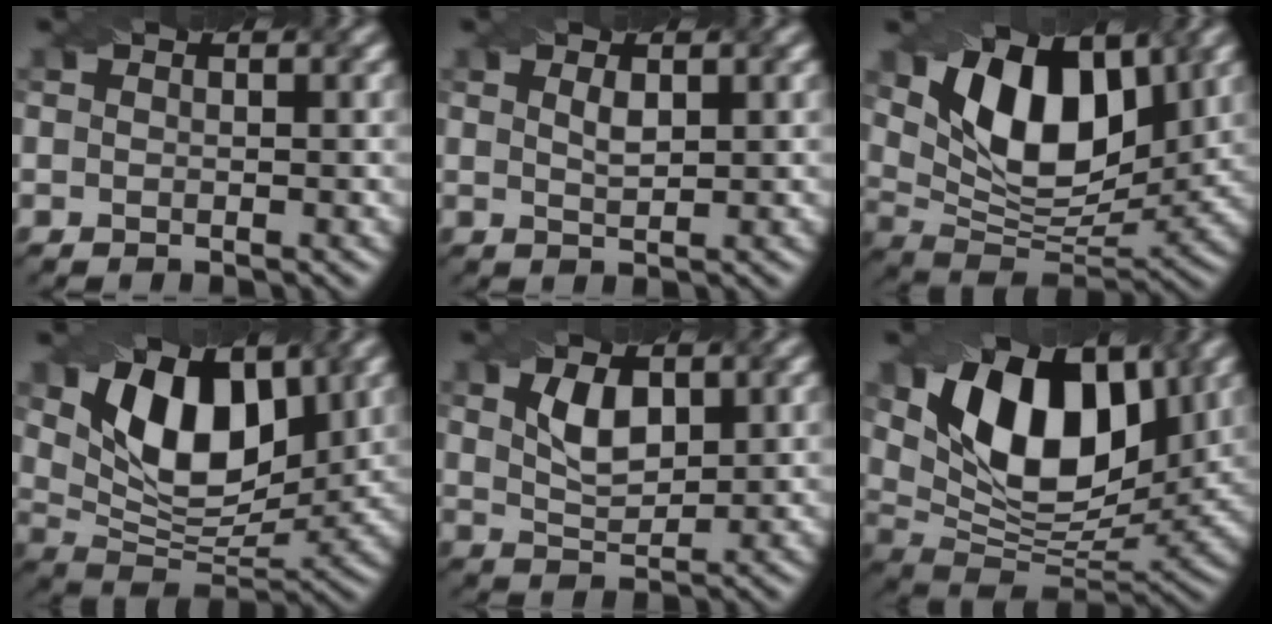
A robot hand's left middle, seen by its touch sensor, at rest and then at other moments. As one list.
[{"total": 1.2, "force": [0.7, 0.4, 1.0], "torque": [-0.021, 0.000, 0.014]}, {"total": 10.9, "force": [4.3, 6.1, 7.9], "torque": [-0.150, -0.005, 0.077]}, {"total": 9.8, "force": [3.7, 5.6, 7.1], "torque": [-0.134, -0.007, 0.064]}, {"total": 3.4, "force": [1.4, 1.8, 2.5], "torque": [-0.053, 0.000, 0.031]}, {"total": 12.9, "force": [4.5, 7.3, 9.7], "torque": [-0.163, 0.003, 0.077]}]